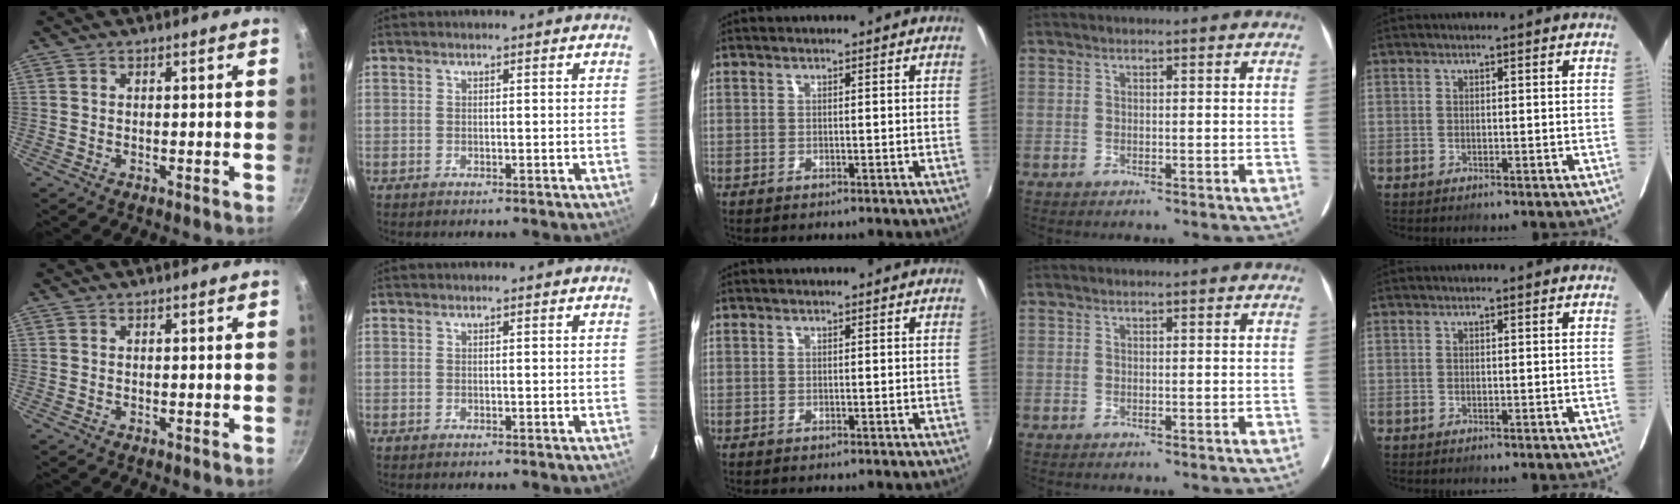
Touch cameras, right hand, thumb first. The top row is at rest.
{}